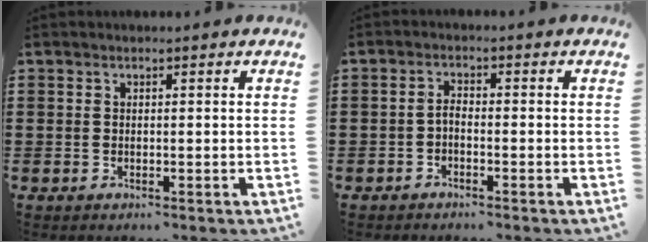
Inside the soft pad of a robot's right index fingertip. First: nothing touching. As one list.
[{"total": 1.5, "force": [-1.1, 0.4, 0.9], "torque": [-0.020, 0.002, -0.023]}]